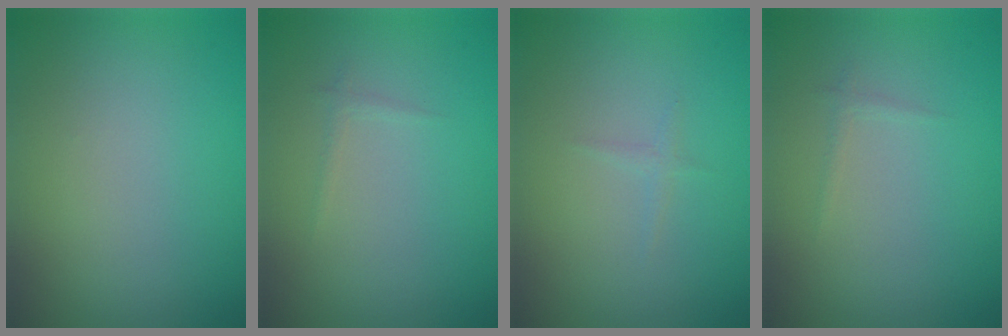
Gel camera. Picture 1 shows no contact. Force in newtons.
{"total": 0.6, "press": 0.6, "slide": 0.0}
{"total": 1.0, "press": 0.9, "slide": 0.2}
{"total": 0.6, "press": 0.6, "slide": 0.0}